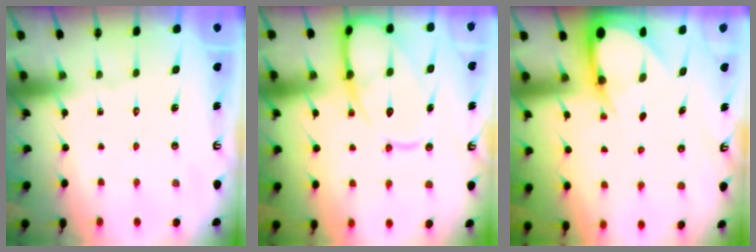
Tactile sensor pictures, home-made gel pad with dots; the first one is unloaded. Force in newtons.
{"total": 14.0, "press": 13.9, "slide": 1.5}
{"total": 6.4, "press": 6.4, "slide": 0.6}